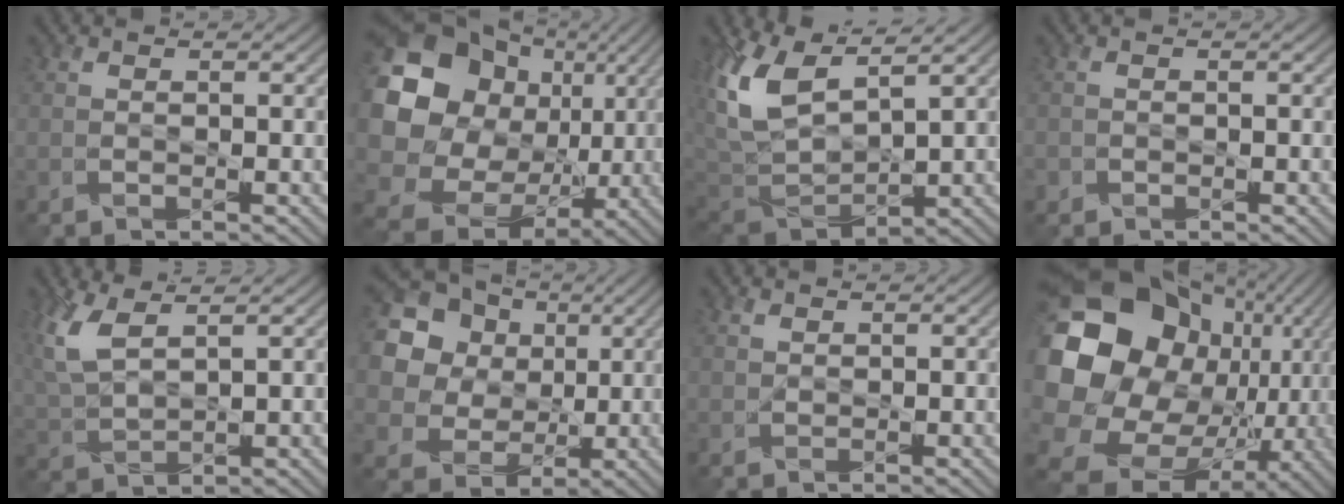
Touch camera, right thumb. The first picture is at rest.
{"total": 20.0, "force": [4.1, 17.0, 9.6], "torque": [-0.255, -0.004, 0.095]}
{"total": 11.5, "force": [5.7, 4.9, 8.7], "torque": [-0.226, 0.007, 0.115]}
{"total": 0.8, "force": [-0.5, 0.6, 0.0], "torque": [0.002, -0.003, -0.012]}
{"total": 7.1, "force": [3.6, 2.8, 5.5], "torque": [-0.149, 0.008, 0.077]}
{"total": 21.7, "force": [8.1, 18.5, 8.1], "torque": [-0.259, 0.023, 0.152]}
{"total": 1.1, "force": [0.6, 0.7, 0.5], "torque": [-0.014, 0.001, 0.015]}
{"total": 24.6, "force": [2.6, 20.5, 13.2], "torque": [-0.319, -0.040, 0.059]}